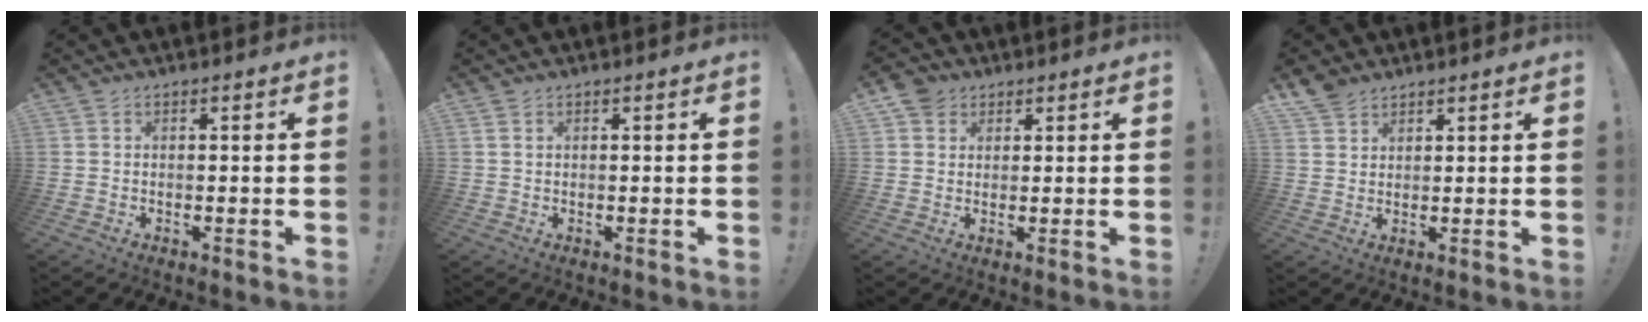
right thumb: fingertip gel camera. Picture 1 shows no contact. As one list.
[{"total": 0.8, "force": [0.5, 0.4, 0.5], "torque": [-0.006, -0.001, 0.008]}, {"total": 4.6, "force": [2.5, 3.8, 1.0], "torque": [-0.012, -0.010, 0.047]}, {"total": 4.4, "force": [3.6, 2.3, 1.2], "torque": [-0.020, -0.020, 0.069]}]